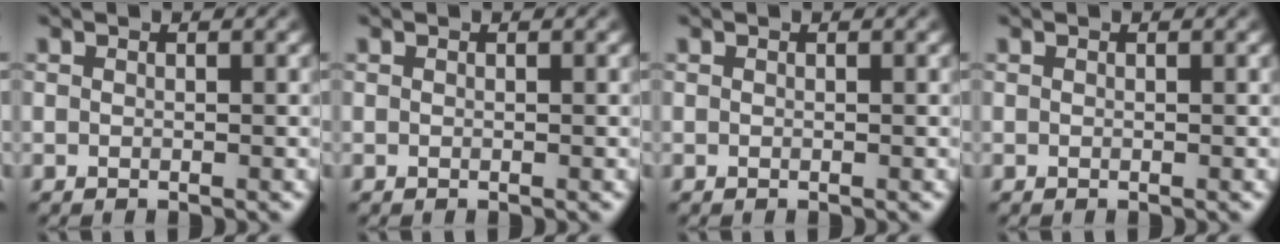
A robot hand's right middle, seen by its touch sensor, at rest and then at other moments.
{"total": 0.0}
{"total": 0.0}
{"total": 0.0}